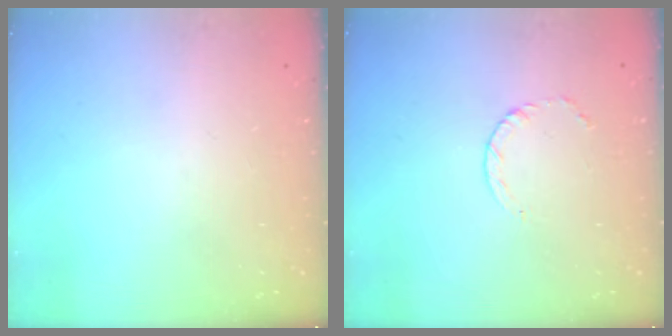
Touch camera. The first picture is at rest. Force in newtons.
{"total": 3.2, "press": 3.2, "slide": 0.4}